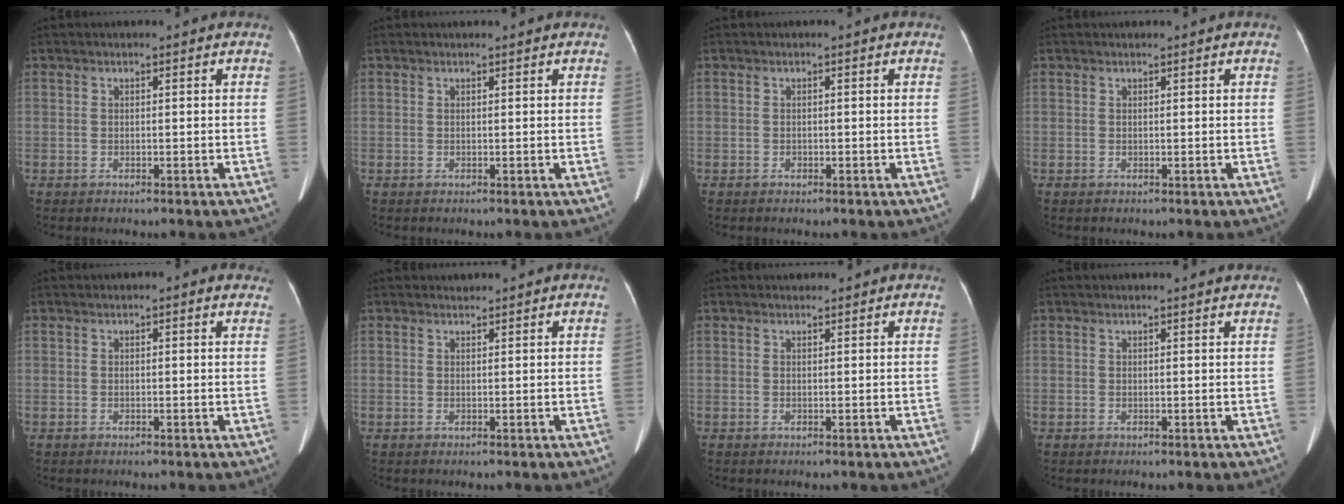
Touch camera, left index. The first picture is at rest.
{"total": 1.4, "force": [1.4, 0.2, 0.2], "torque": [-0.011, 0.014, 0.016]}
{"total": 0.6, "force": [-0.5, 0.1, -0.1], "torque": [0.001, -0.006, -0.006]}
{"total": 0.7, "force": [0.6, -0.1, 0.2], "torque": [-0.006, 0.007, 0.014]}
{"total": 0.9, "force": [0.5, 0.5, 0.6], "torque": [-0.003, 0.001, -0.002]}
{"total": 0.7, "force": [0.6, 0.0, -0.2], "torque": [-0.006, 0.001, 0.012]}
{"total": 0.7, "force": [0.6, 0.2, -0.1], "torque": [-0.009, 0.002, 0.012]}
{"total": 3.1, "force": [3.0, -0.1, 0.7], "torque": [-0.013, 0.003, 0.026]}